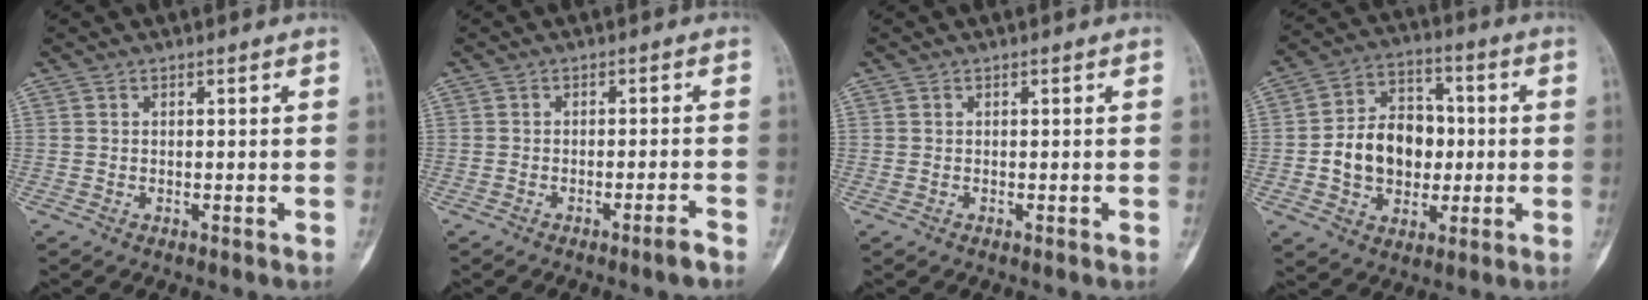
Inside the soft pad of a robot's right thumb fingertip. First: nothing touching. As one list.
[{"total": 2.4, "force": [-1.8, -0.3, 1.6], "torque": [-0.030, 0.013, -0.028]}, {"total": 0.0}, {"total": 14.4, "force": [-0.8, 10.9, 9.3], "torque": [-0.120, 0.028, -0.013]}]